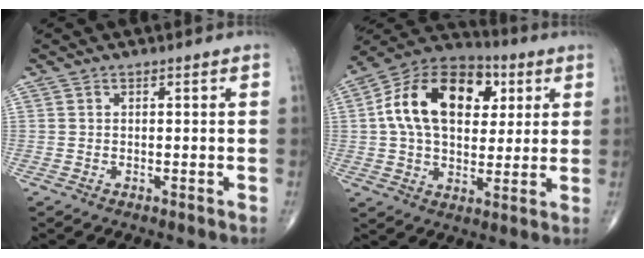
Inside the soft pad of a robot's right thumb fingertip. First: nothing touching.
{"total": 20.1, "force": [4.7, 13.0, 14.6], "torque": [-0.224, 0.011, 0.070]}